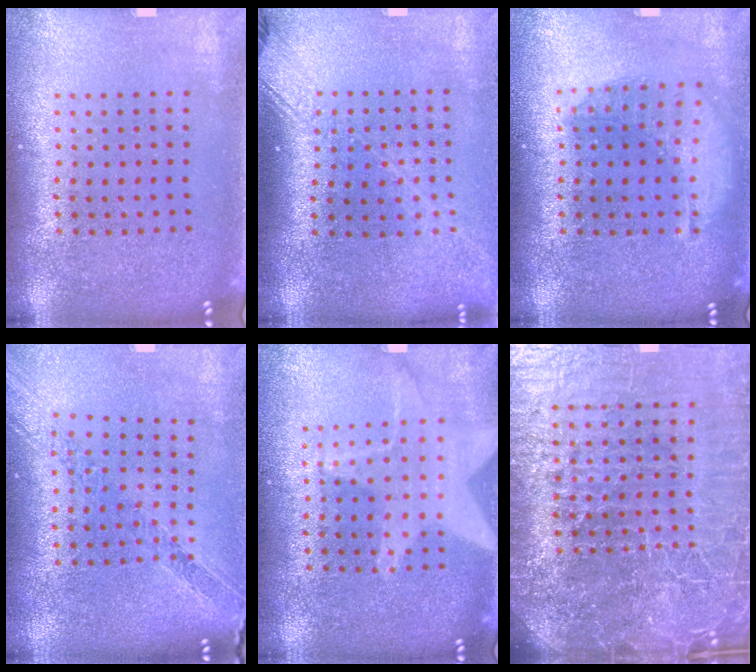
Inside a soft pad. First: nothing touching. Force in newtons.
{"total": 1.8, "press": 1.5, "slide": 1.1}
{"total": 1.4, "press": 1.3, "slide": 0.6}
{"total": 1.1, "press": 1.1, "slide": 0.2}
{"total": 1.1, "press": 1.1, "slide": 0.2}
{"total": 7.8, "press": 6.7, "slide": 3.9}